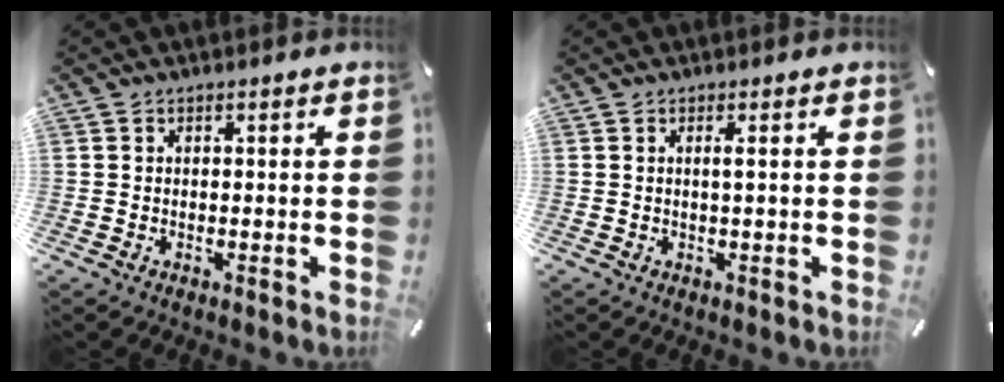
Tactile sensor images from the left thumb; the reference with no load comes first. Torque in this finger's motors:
{"motor_torque": [-0.16, 0.16, 0.07, -0.16, 0.06]}